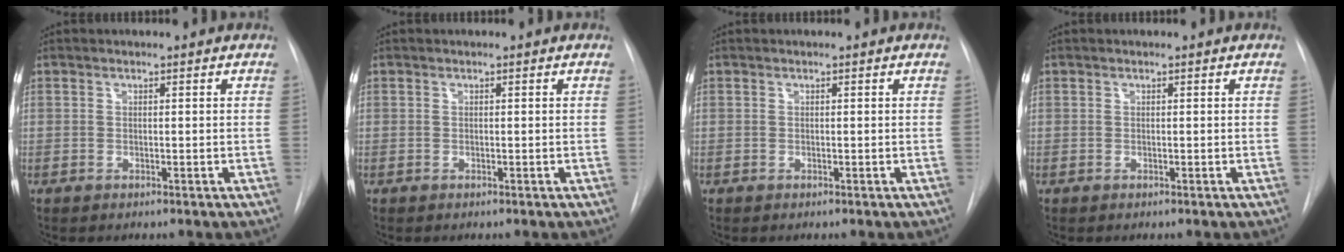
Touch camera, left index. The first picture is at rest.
{"total": 0.0}
{"total": 0.0}
{"total": 0.0}